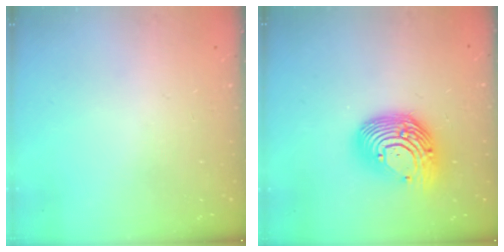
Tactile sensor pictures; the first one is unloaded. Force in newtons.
{"total": 16.1, "press": 16.0, "slide": 2.0}